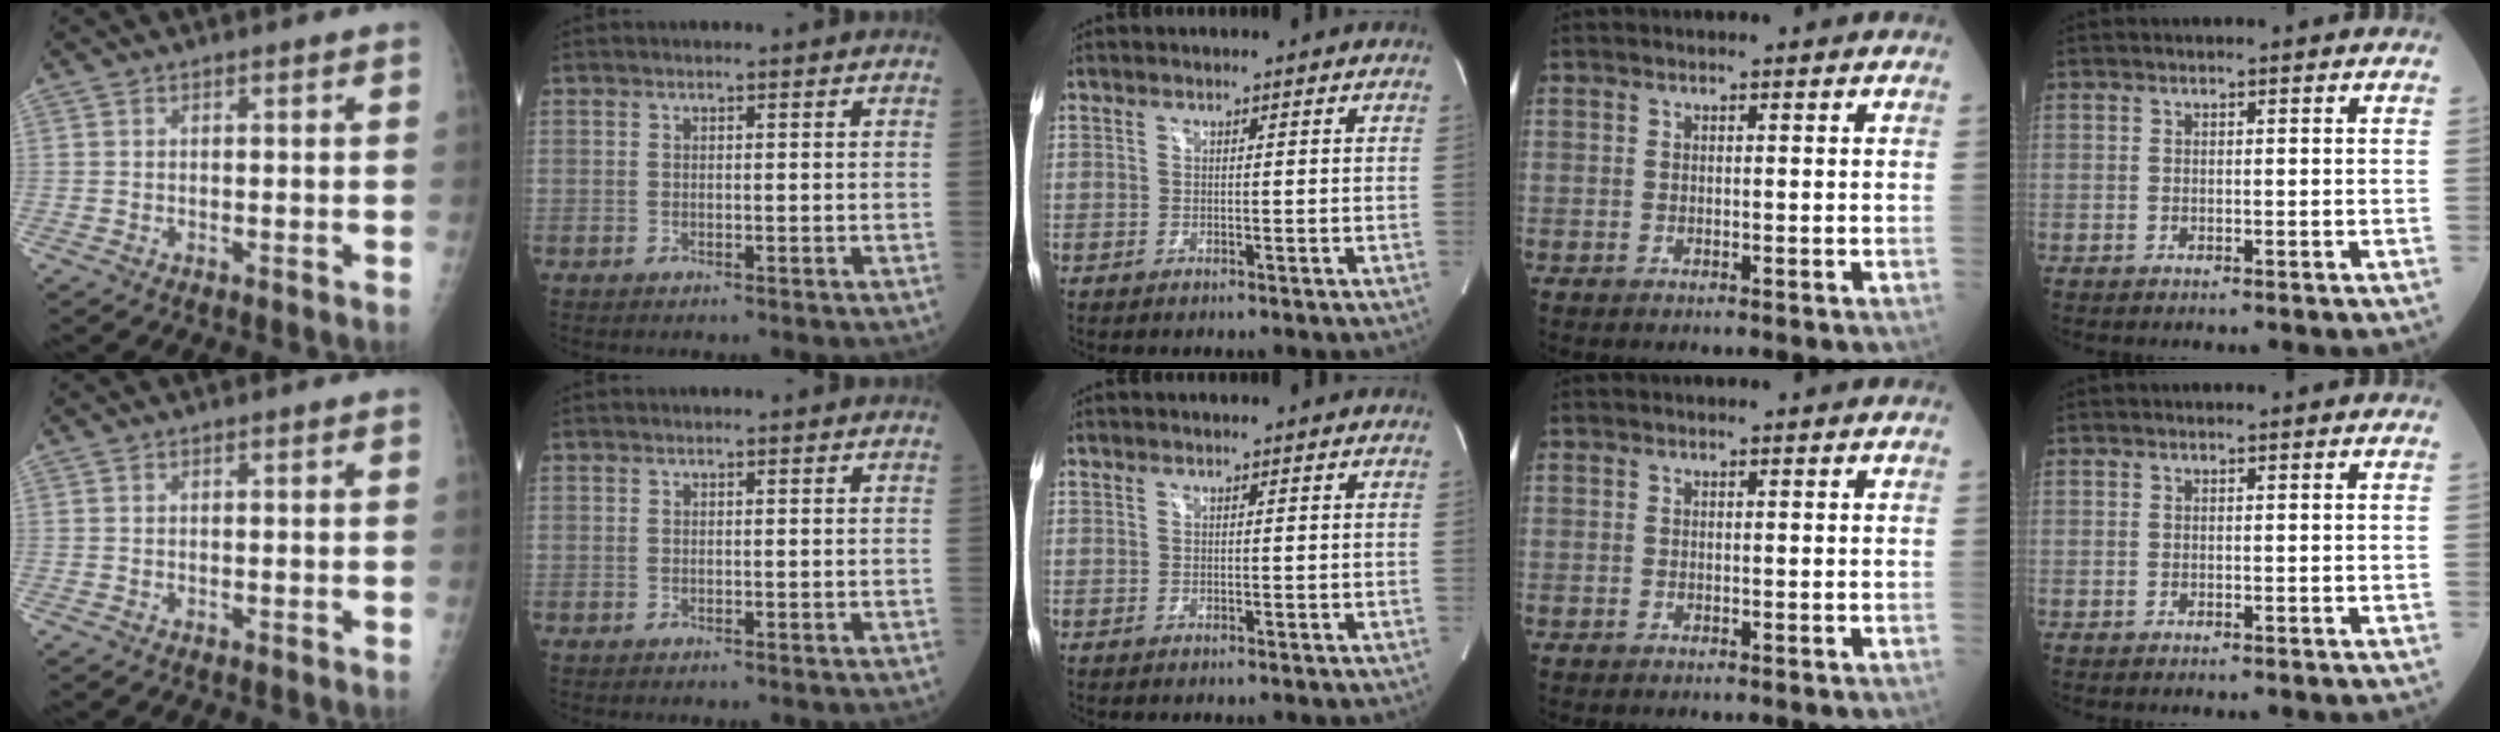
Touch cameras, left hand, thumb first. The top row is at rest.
{}